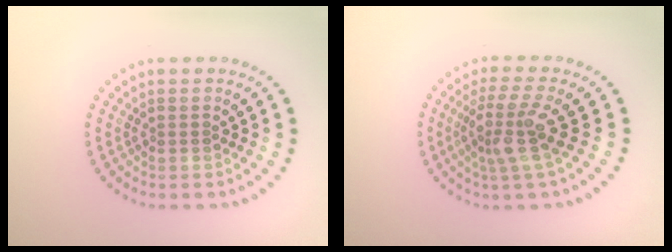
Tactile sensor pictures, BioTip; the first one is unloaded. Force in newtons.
{"total": 3.8, "press": 2.8, "slide": 2.5}